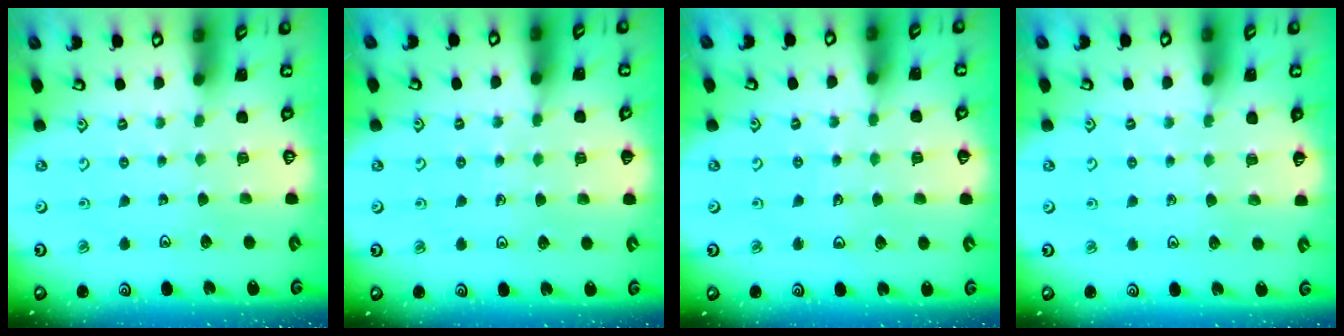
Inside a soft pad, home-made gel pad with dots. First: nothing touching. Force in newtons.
{"total": 5.1, "press": 5.0, "slide": 0.9}
{"total": 4.6, "press": 4.3, "slide": 1.4}
{"total": 3.9, "press": 3.8, "slide": 0.4}